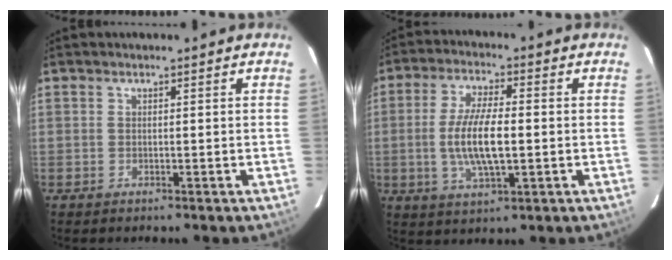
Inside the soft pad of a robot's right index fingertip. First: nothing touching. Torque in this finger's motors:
{"motor_torque": [1.14, 0.39, 0.79, 0.18]}